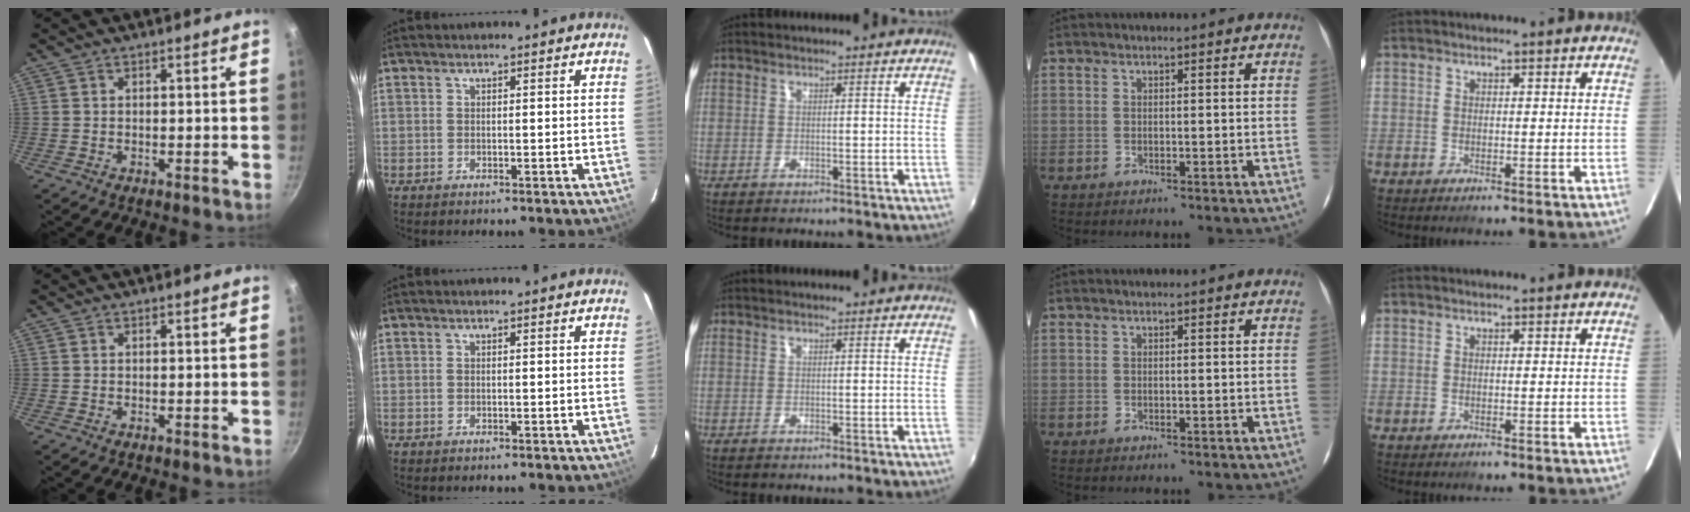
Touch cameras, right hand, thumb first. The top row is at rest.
{}